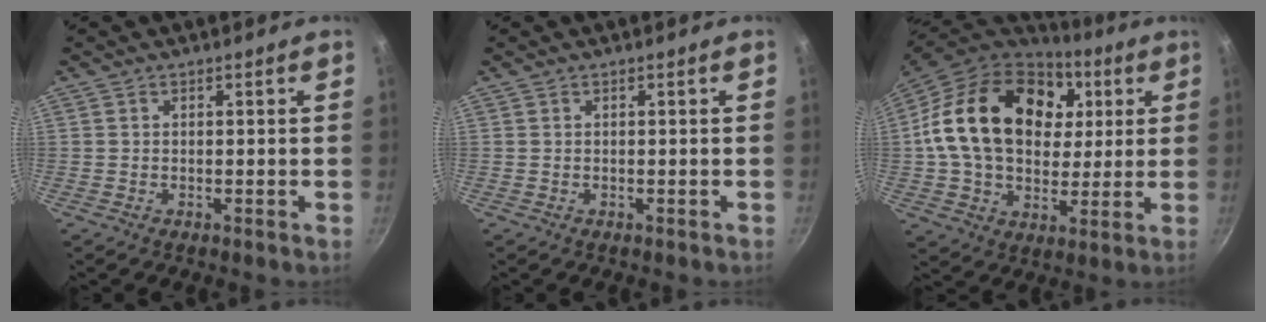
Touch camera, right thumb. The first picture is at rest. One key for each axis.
{"total": 0.0}
{"total": 25.5, "fx": 6.1, "fy": 18.3, "fz": 16.8, "tx": -0.277, "ty": 0.006, "tz": 0.102}